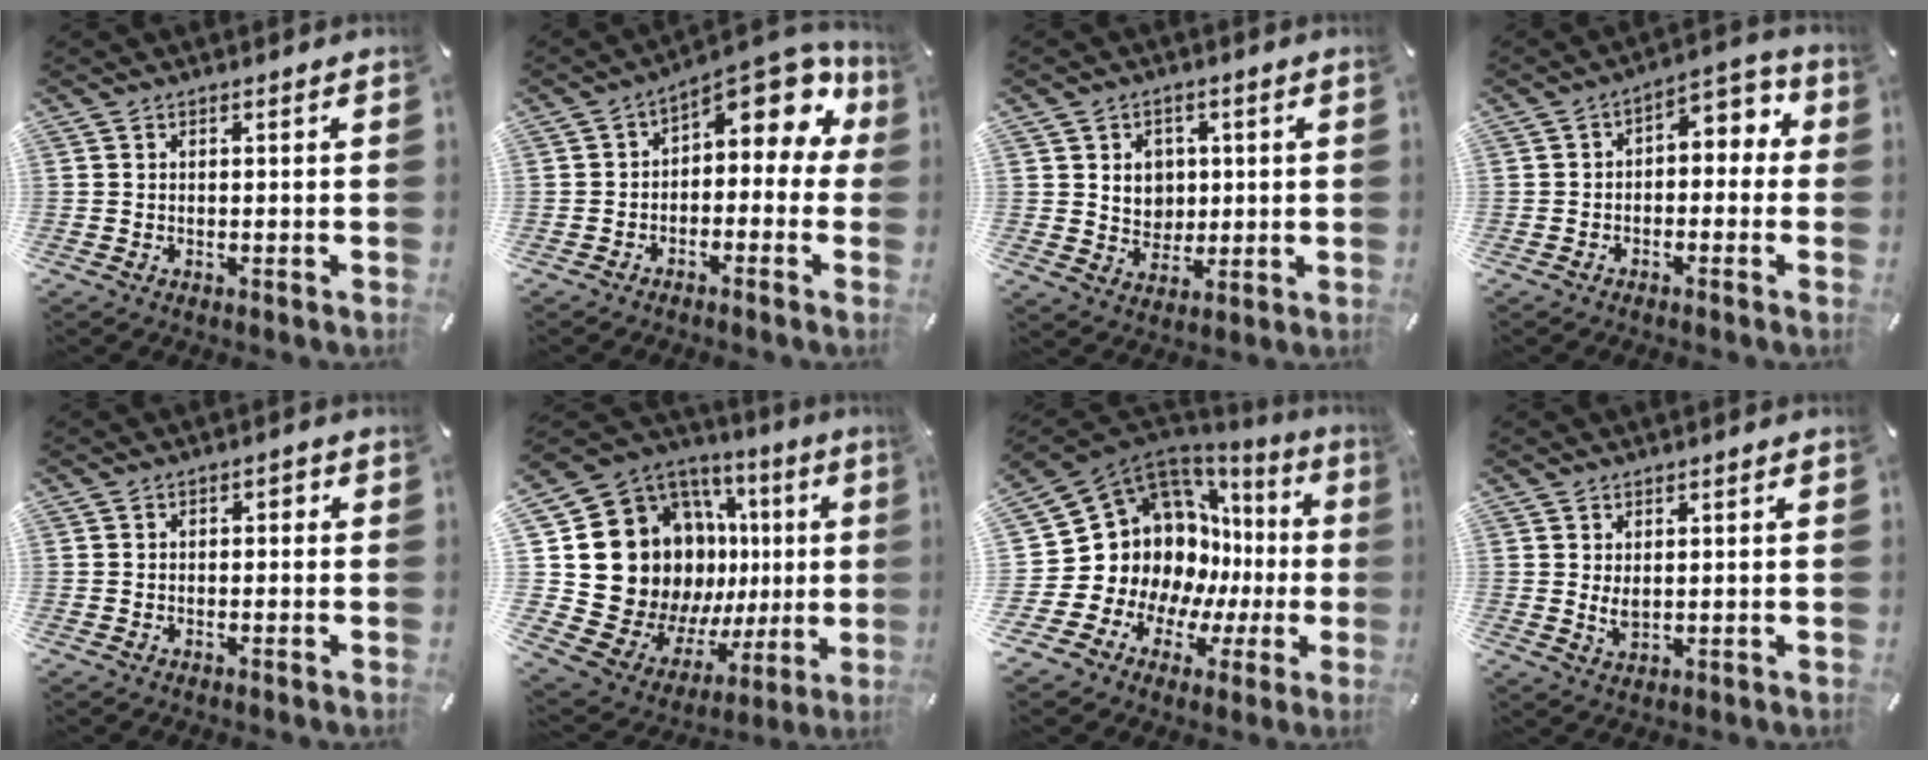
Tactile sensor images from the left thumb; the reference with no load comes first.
{"total": 10.6, "force": [4.9, 5.5, 7.7], "torque": [-0.098, -0.044, 0.082]}
{"total": 6.4, "force": [1.2, 6.1, 1.5], "torque": [-0.019, -0.002, 0.021]}
{"total": 4.9, "force": [-0.5, 3.6, 3.3], "torque": [-0.041, 0.001, -0.019]}
{"total": 1.4, "force": [-0.7, 0.9, 0.7], "torque": [-0.015, 0.007, -0.017]}
{"total": 24.5, "force": [4.1, 18.3, 15.9], "torque": [-0.247, -0.065, 0.127]}
{"total": 17.1, "force": [3.6, 14.6, 8.1], "torque": [-0.141, -0.075, 0.103]}
{"total": 2.8, "force": [0.8, 1.6, 2.2], "torque": [-0.059, -0.004, 0.010]}